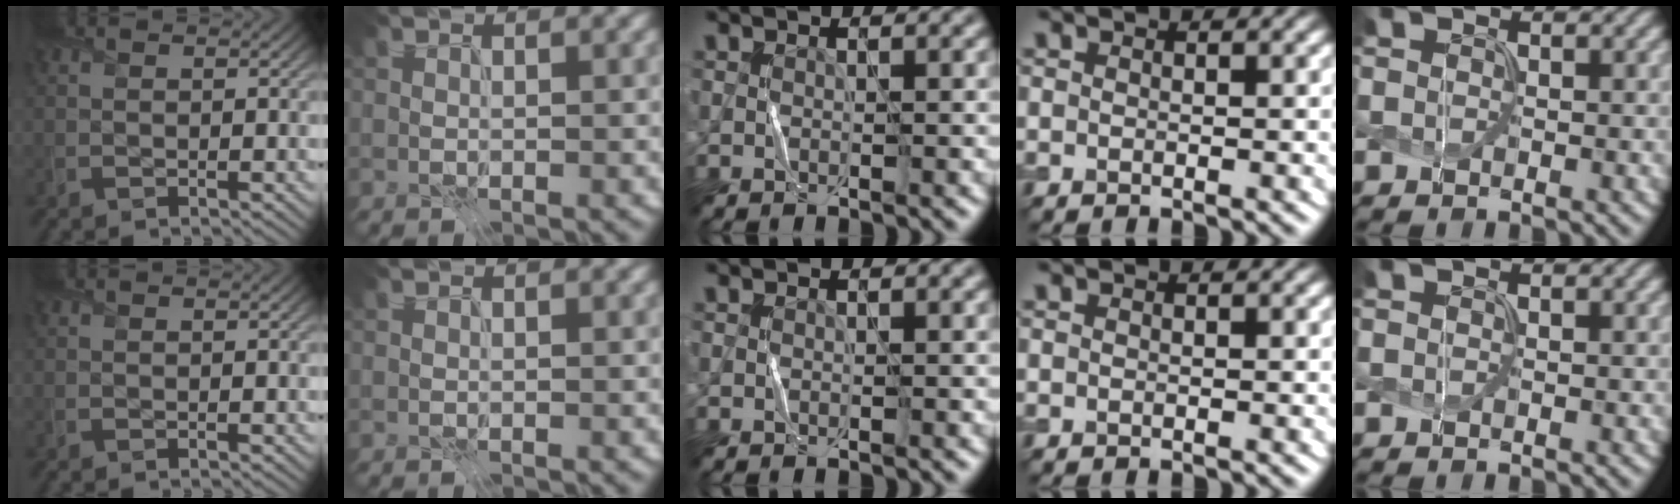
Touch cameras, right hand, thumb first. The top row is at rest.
{}